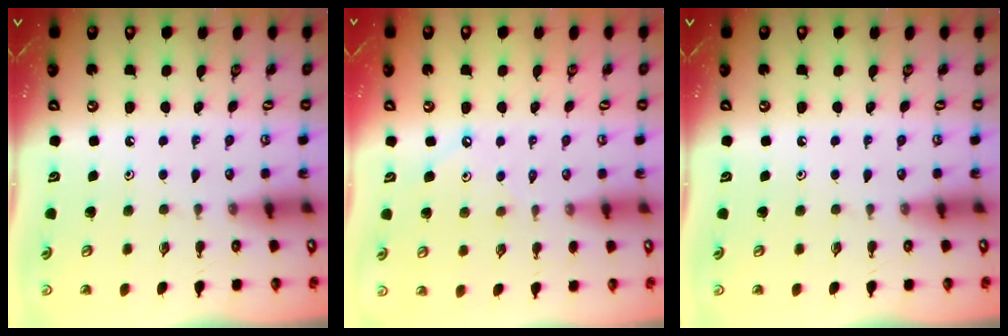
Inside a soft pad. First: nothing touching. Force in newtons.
{"total": 3.7, "press": 3.7, "slide": 0.6}
{"total": 0.0}